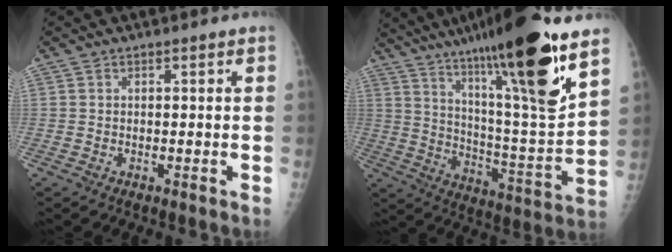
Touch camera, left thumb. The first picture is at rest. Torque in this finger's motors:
{"motor_torque": [2.87, 2.08, 1.91, -0.86, 0.61]}